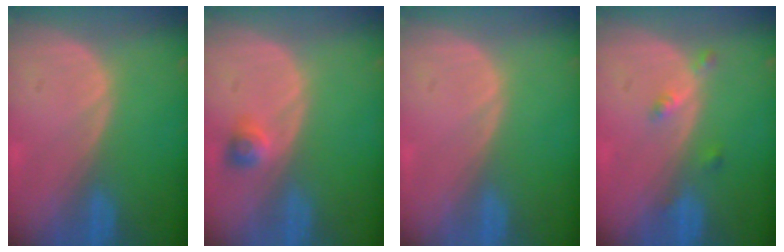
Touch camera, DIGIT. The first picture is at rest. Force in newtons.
{"total": 2.2, "press": 2.1, "slide": 0.8}
{"total": 0.0}
{"total": 2.4, "press": 2.0, "slide": 1.3}